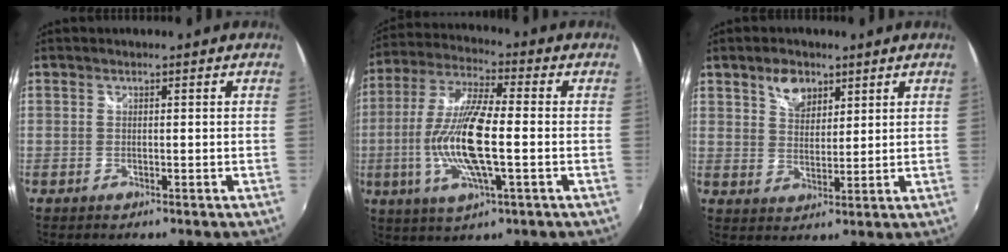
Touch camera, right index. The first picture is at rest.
{"total": 15.2, "force": [-2.6, 3.0, 14.7], "torque": [-0.296, -0.008, -0.050]}
{"total": 5.8, "force": [3.5, 3.5, 2.9], "torque": [-0.039, 0.006, 0.064]}